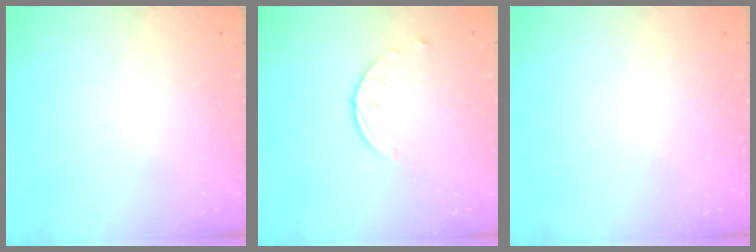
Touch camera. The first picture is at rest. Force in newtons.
{"total": 2.7, "press": 2.7, "slide": 0.3}
{"total": 0.0}